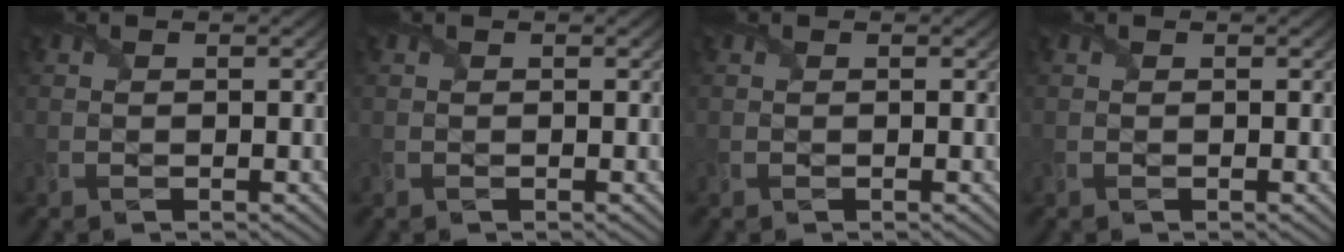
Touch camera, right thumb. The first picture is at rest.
{"total": 0.0}
{"total": 0.0}
{"total": 0.0}